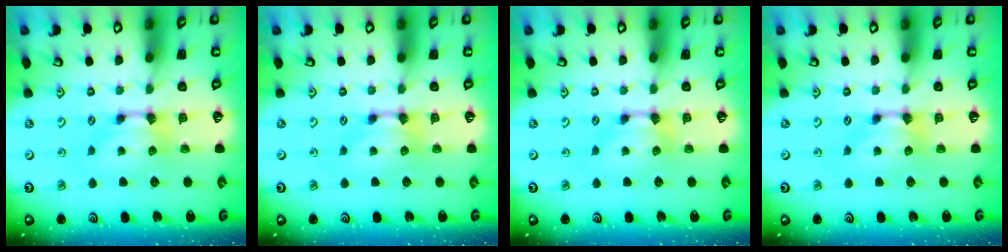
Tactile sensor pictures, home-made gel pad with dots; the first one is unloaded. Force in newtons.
{"total": 0.0}
{"total": 0.0}
{"total": 0.0}